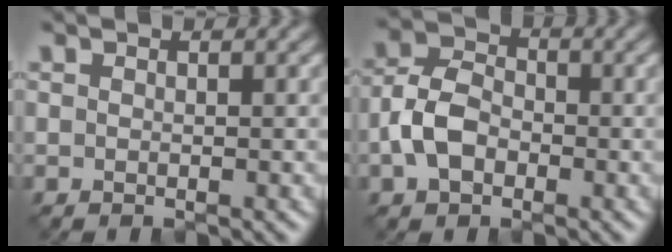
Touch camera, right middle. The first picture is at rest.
{"total": 4.0, "force": [-1.5, 2.8, 2.5], "torque": [-0.047, 0.006, -0.037]}